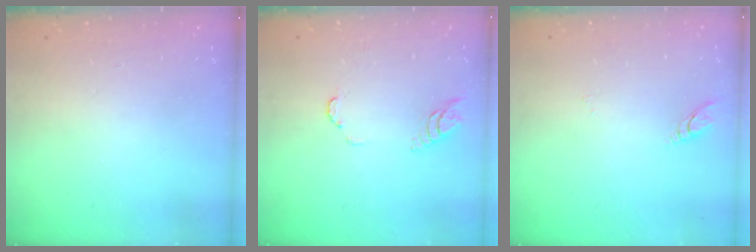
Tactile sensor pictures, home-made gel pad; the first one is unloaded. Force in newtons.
{"total": 3.9, "press": 3.9, "slide": 0.3}
{"total": 2.8, "press": 2.8, "slide": 0.3}